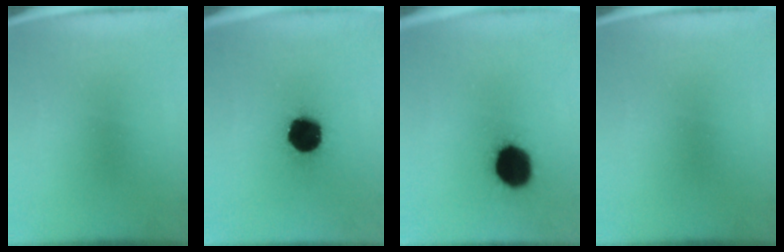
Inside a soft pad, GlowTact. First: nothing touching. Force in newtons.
{"total": 17.5}
{"total": 14.2}
{"total": 0.0}